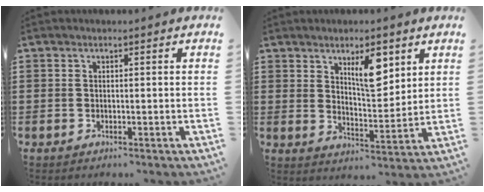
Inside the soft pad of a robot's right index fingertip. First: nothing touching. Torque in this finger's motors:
{"motor_torque": [0.20, 0.28, 0.21, 0.04]}